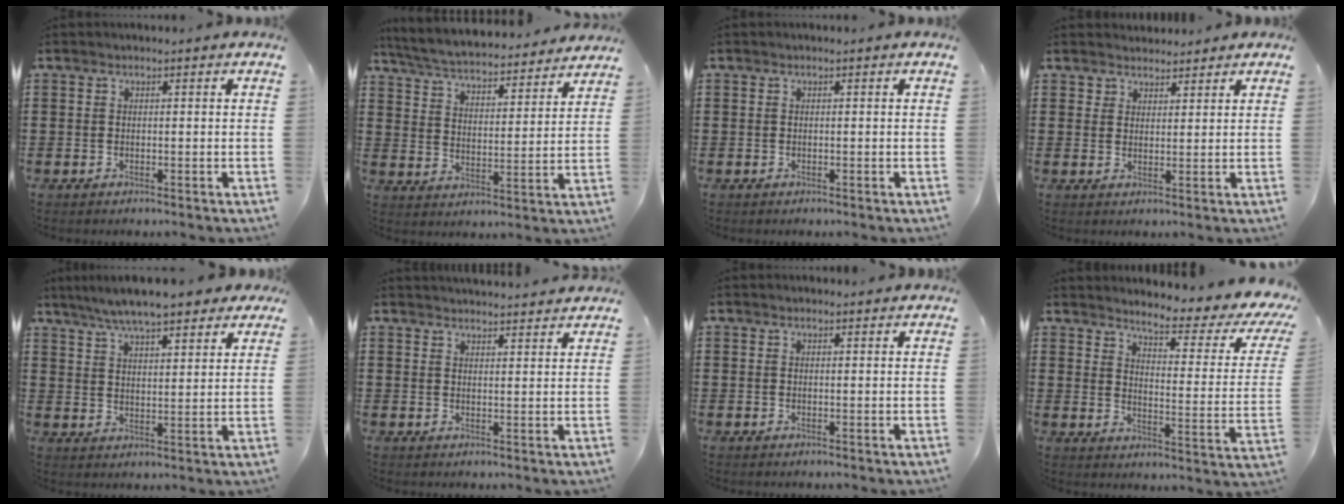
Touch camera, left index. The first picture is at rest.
{"total": 5.2, "force": [5.1, -0.1, 1.1], "torque": [-0.048, -0.041, 0.085]}
{"total": 0.0}
{"total": 2.9, "force": [2.6, 1.3, -0.2], "torque": [0.001, -0.003, 0.049]}
{"total": 7.4, "force": [6.6, 1.0, 3.2], "torque": [-0.085, -0.015, 0.120]}
{"total": 2.7, "force": [2.7, -0.2, -0.2], "torque": [0.004, -0.017, 0.050]}
{"total": 0.9, "force": [0.9, 0.1, 0.2], "torque": [-0.006, 0.000, 0.018]}
{"total": 5.0, "force": [4.0, -0.1, 3.0], "torque": [-0.063, -0.041, 0.055]}